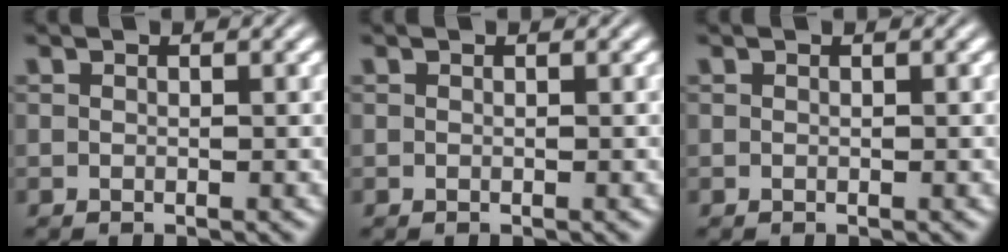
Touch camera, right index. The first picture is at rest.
{"total": 0.0}
{"total": 0.0}